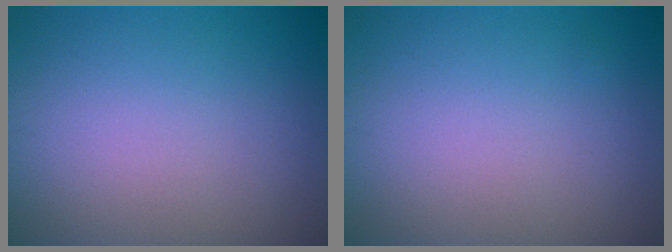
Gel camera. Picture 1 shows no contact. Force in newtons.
{"total": 0.0}